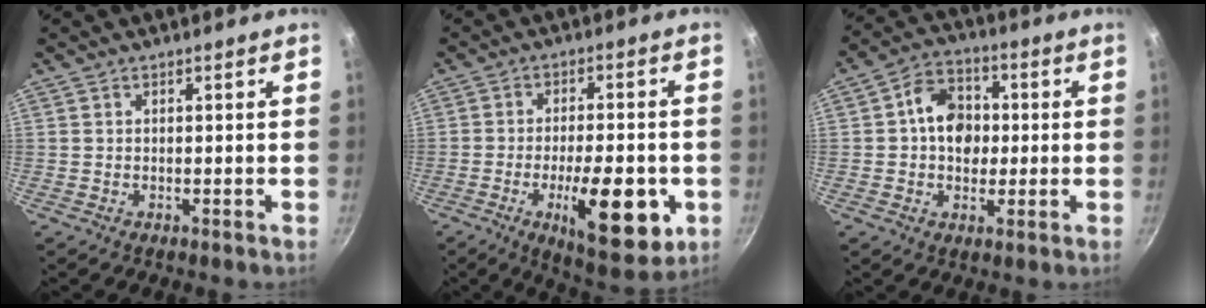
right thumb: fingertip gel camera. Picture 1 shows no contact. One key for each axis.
{"total": 16.1, "fx": -4.8, "fy": 6.0, "fz": 14.2, "tx": -0.187, "ty": 0.004, "tz": -0.063}
{"total": 9.9, "fx": 0.5, "fy": 7.8, "fz": 6.1, "tx": -0.062, "ty": 0.012, "tz": -0.006}